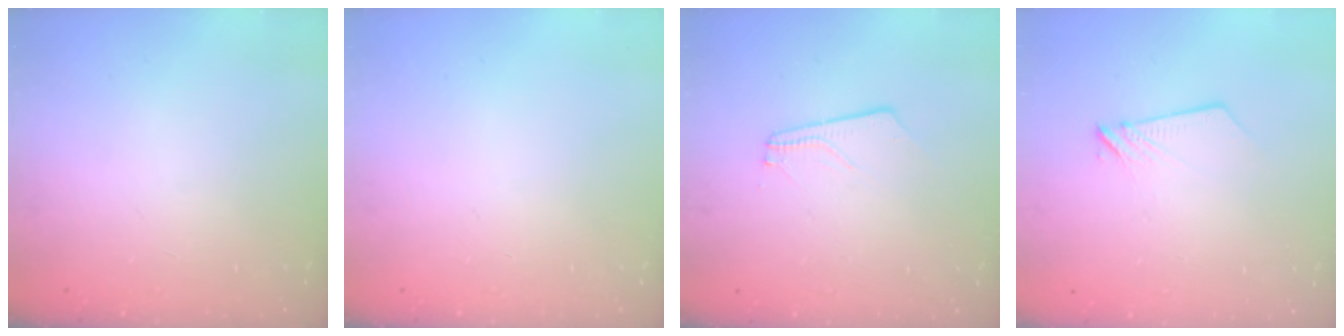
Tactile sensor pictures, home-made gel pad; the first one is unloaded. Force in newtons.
{"total": 0.0}
{"total": 2.4, "press": 2.4, "slide": 0.4}
{"total": 3.9, "press": 3.9, "slide": 0.4}